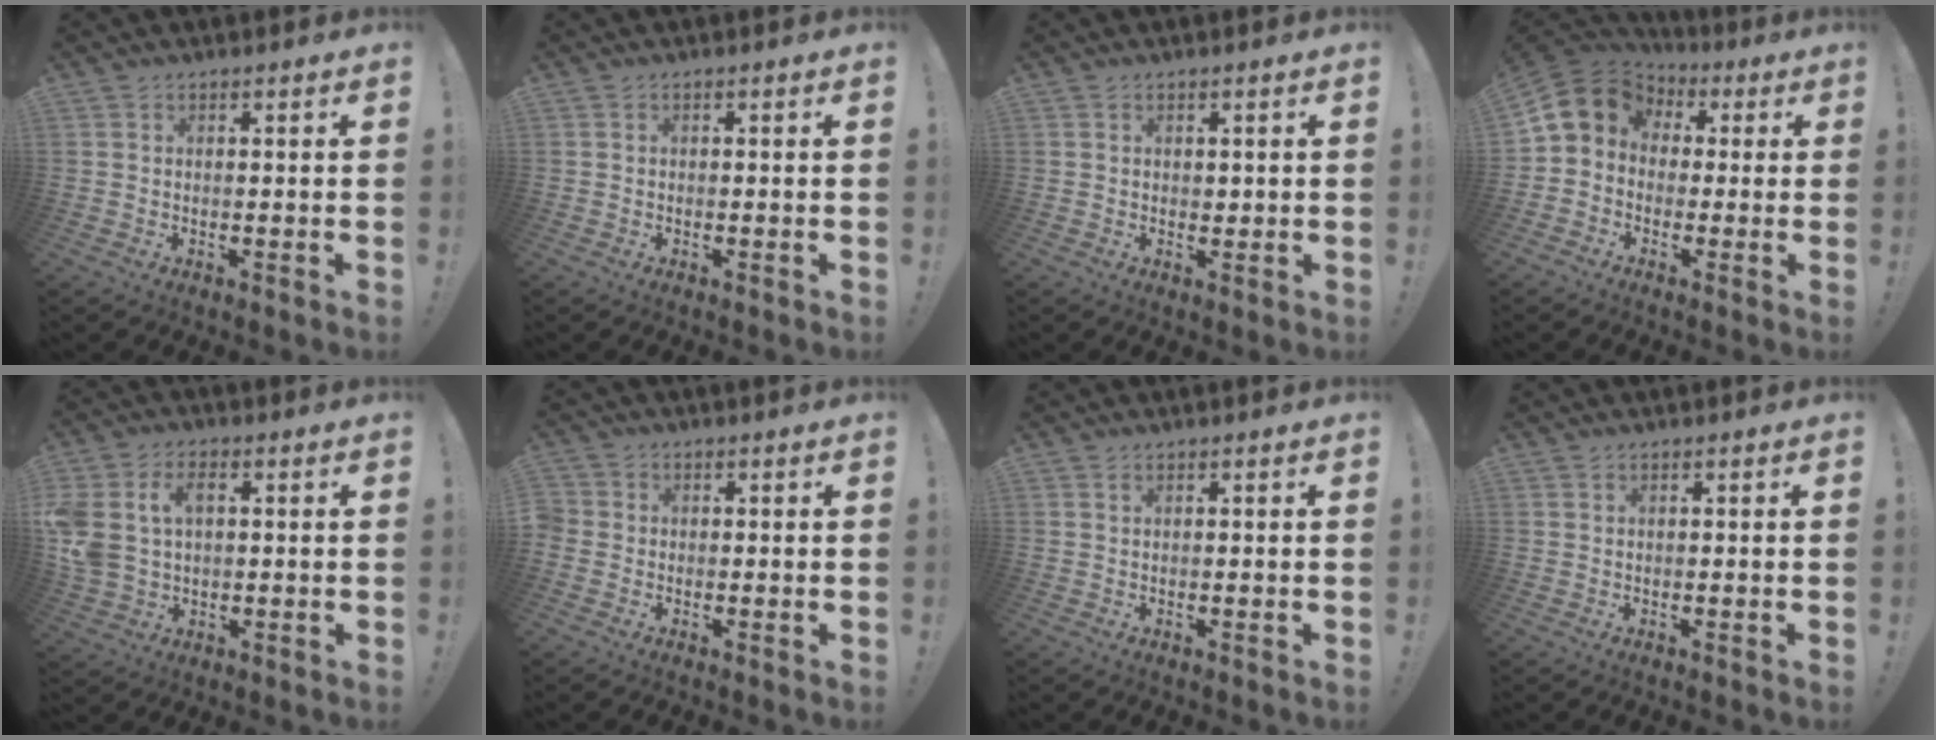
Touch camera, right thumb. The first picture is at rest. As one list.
[{"total": 0.0}, {"total": 1.2, "force": [0.6, 1.0, 0.2], "torque": [0.012, -0.005, 0.007]}, {"total": 10.1, "force": [1.7, 8.7, 4.9], "torque": [-0.074, -0.001, 0.040]}, {"total": 9.9, "force": [2.3, 6.9, 6.7], "torque": [-0.140, -0.001, 0.043]}, {"total": 2.2, "force": [-0.9, 1.8, 0.9], "torque": [-0.013, 0.007, -0.015]}, {"total": 0.0}, {"total": 0.0}]